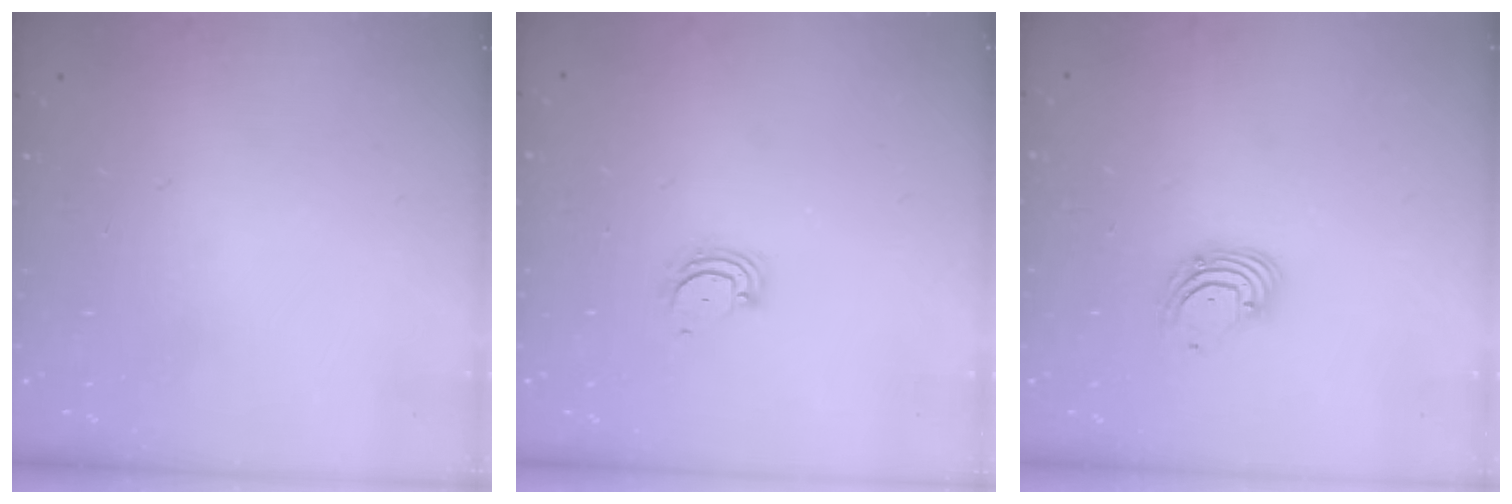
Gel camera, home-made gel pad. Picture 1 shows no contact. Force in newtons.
{"total": 2.3, "press": 2.3, "slide": 0.2}
{"total": 3.7, "press": 3.7, "slide": 0.4}